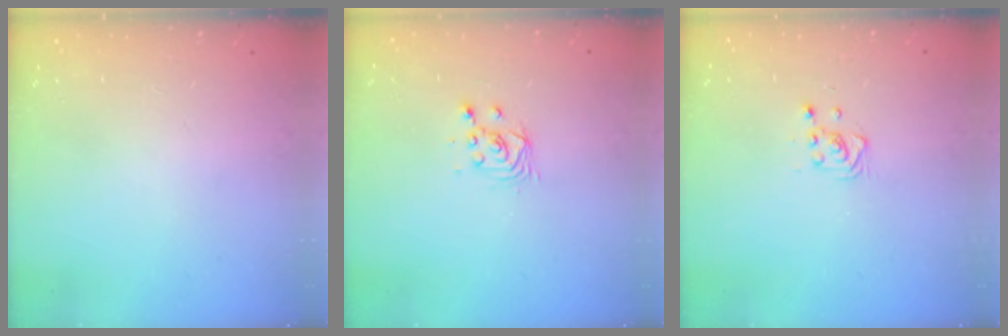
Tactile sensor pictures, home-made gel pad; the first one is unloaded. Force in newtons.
{"total": 2.7, "press": 2.7, "slide": 0.1}
{"total": 3.6, "press": 3.6, "slide": 0.6}